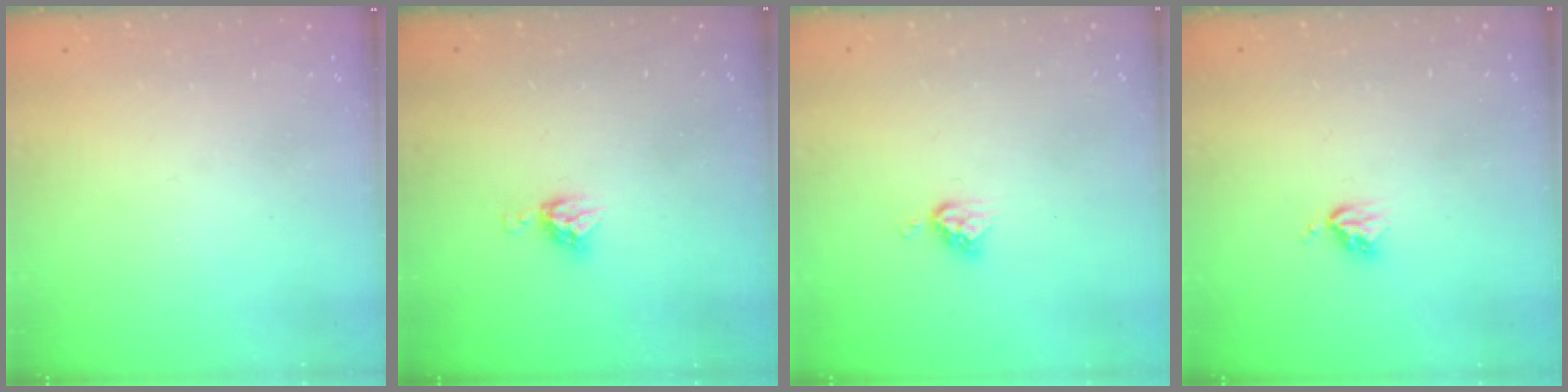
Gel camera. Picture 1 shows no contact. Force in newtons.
{"total": 5.0, "press": 4.9, "slide": 0.3}
{"total": 5.4, "press": 5.4, "slide": 0.1}
{"total": 3.9, "press": 3.9, "slide": 0.5}